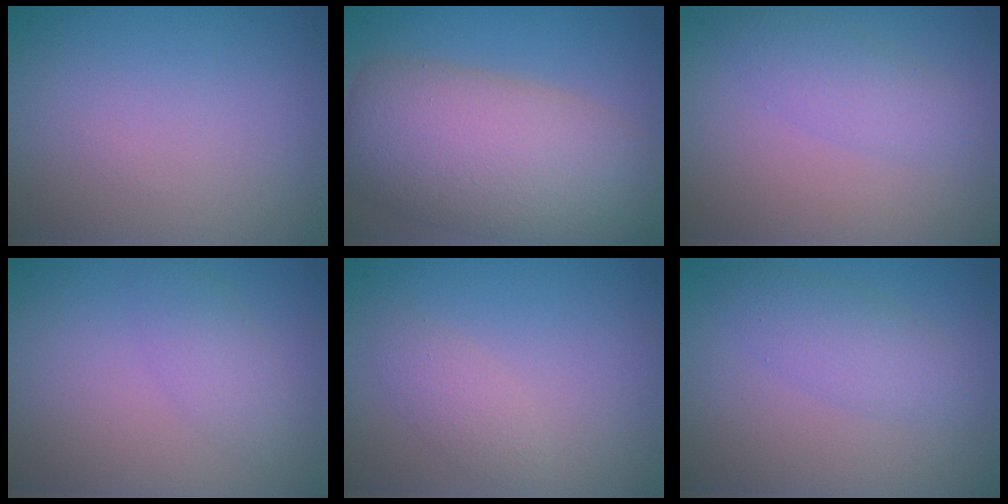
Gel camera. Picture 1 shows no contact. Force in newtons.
{"total": 9.8, "press": 9.7, "slide": 0.6}
{"total": 2.2, "press": 2.2, "slide": 0.1}
{"total": 2.1, "press": 2.1, "slide": 0.1}
{"total": 1.5, "press": 1.5, "slide": 0.0}
{"total": 2.5, "press": 2.5, "slide": 0.1}